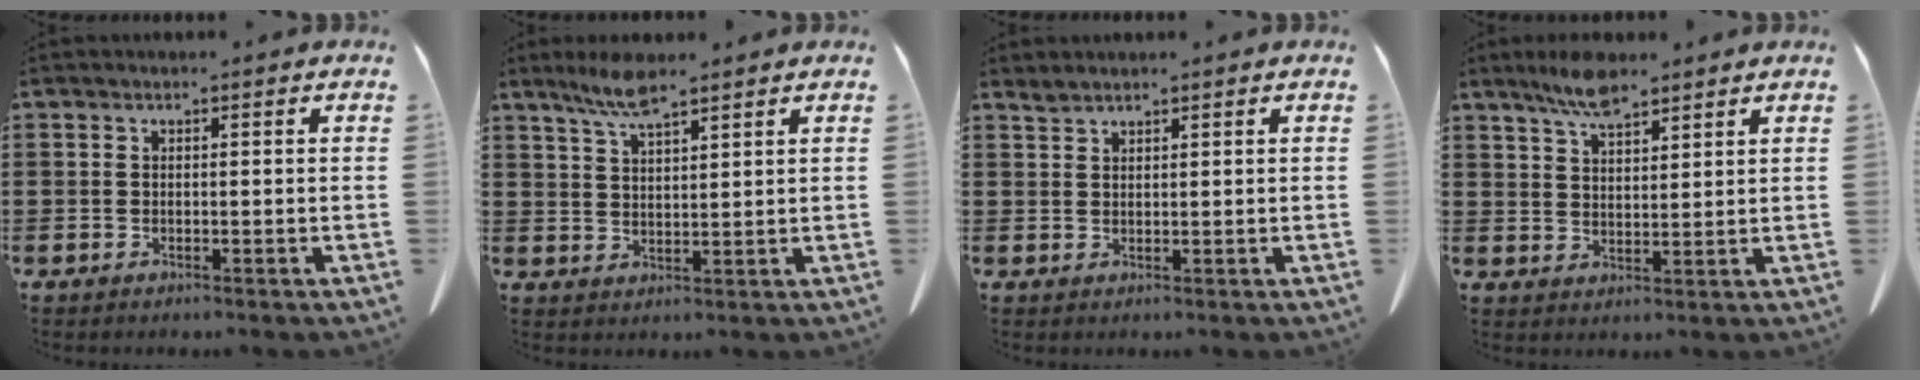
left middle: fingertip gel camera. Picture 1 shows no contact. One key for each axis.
{"total": 5.4, "fx": 4.1, "fy": 0.9, "fz": 3.4, "tx": -0.077, "ty": -0.007, "tz": 0.073}
{"total": 1.3, "fx": 1.3, "fy": 0.1, "fz": 0.2, "tx": -0.007, "ty": -0.003, "tz": 0.025}
{"total": 5.6, "fx": 4.5, "fy": 1.5, "fz": 2.9, "tx": -0.068, "ty": -0.008, "tz": 0.083}